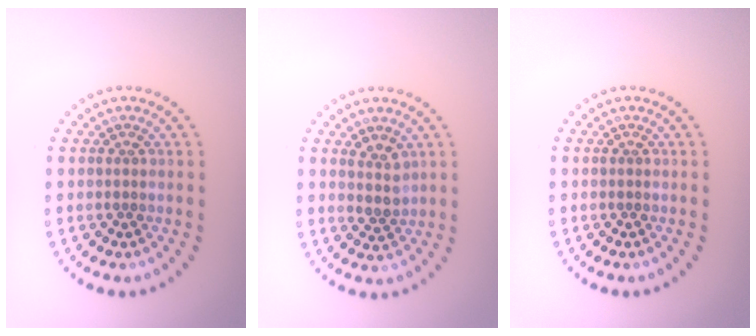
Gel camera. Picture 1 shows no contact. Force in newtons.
{"total": 2.0, "press": 1.6, "slide": 1.2}
{"total": 0.0}